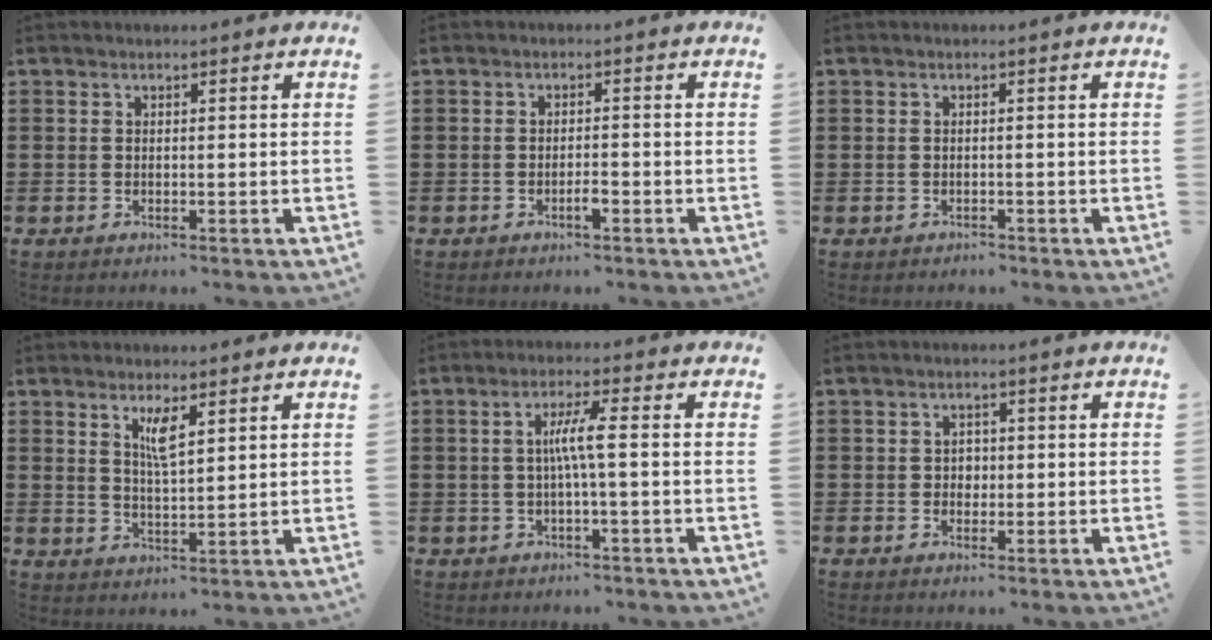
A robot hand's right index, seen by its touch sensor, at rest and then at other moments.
{"total": 1.8, "force": [-1.1, 0.5, 1.3], "torque": [-0.026, 0.000, -0.019]}
{"total": 0.7, "force": [-0.6, 0.3, -0.1], "torque": [0.001, 0.004, -0.015]}
{"total": 3.8, "force": [2.1, 0.8, 3.1], "torque": [-0.057, 0.000, 0.033]}
{"total": 4.5, "force": [-0.2, -0.1, 4.5], "torque": [-0.084, 0.000, -0.010]}
{"total": 1.4, "force": [-0.1, 1.2, 0.7], "torque": [-0.016, 0.005, -0.004]}